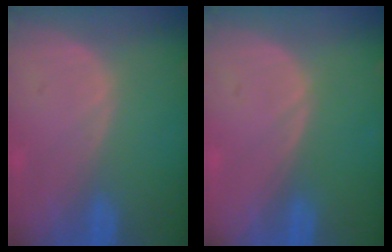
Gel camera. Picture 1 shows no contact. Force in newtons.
{"total": 0.0}